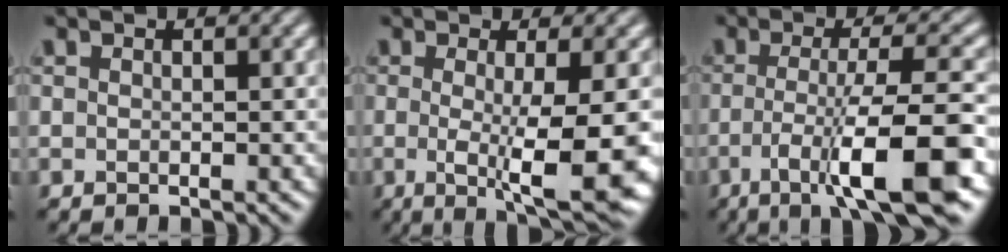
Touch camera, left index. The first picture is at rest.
{"total": 7.8, "force": [-1.1, 1.4, 7.6], "torque": [-0.116, -0.018, -0.014]}
{"total": 9.1, "force": [-3.3, 1.5, 8.3], "torque": [-0.131, 0.000, -0.060]}